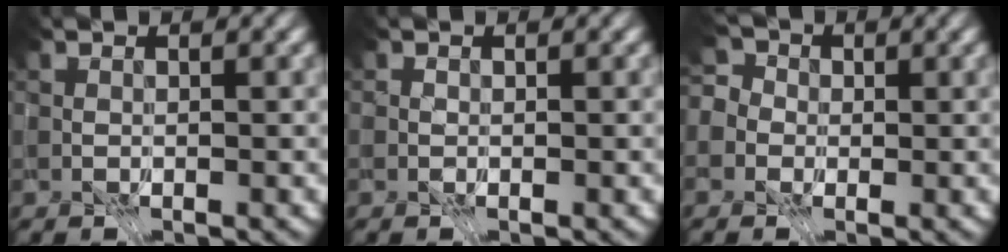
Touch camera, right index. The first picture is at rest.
{"total": 1.9, "force": [0.9, 1.4, 1.0], "torque": [-0.009, 0.008, -0.002]}
{"total": 5.1, "force": [2.1, 3.8, 2.7], "torque": [-0.023, 0.015, -0.015]}